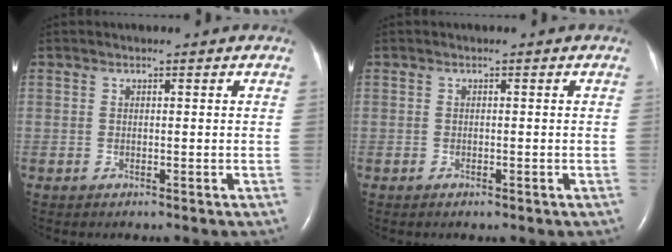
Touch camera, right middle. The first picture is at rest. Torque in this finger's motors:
{"motor_torque": [-0.07, -0.08, -0.03, 0.00]}